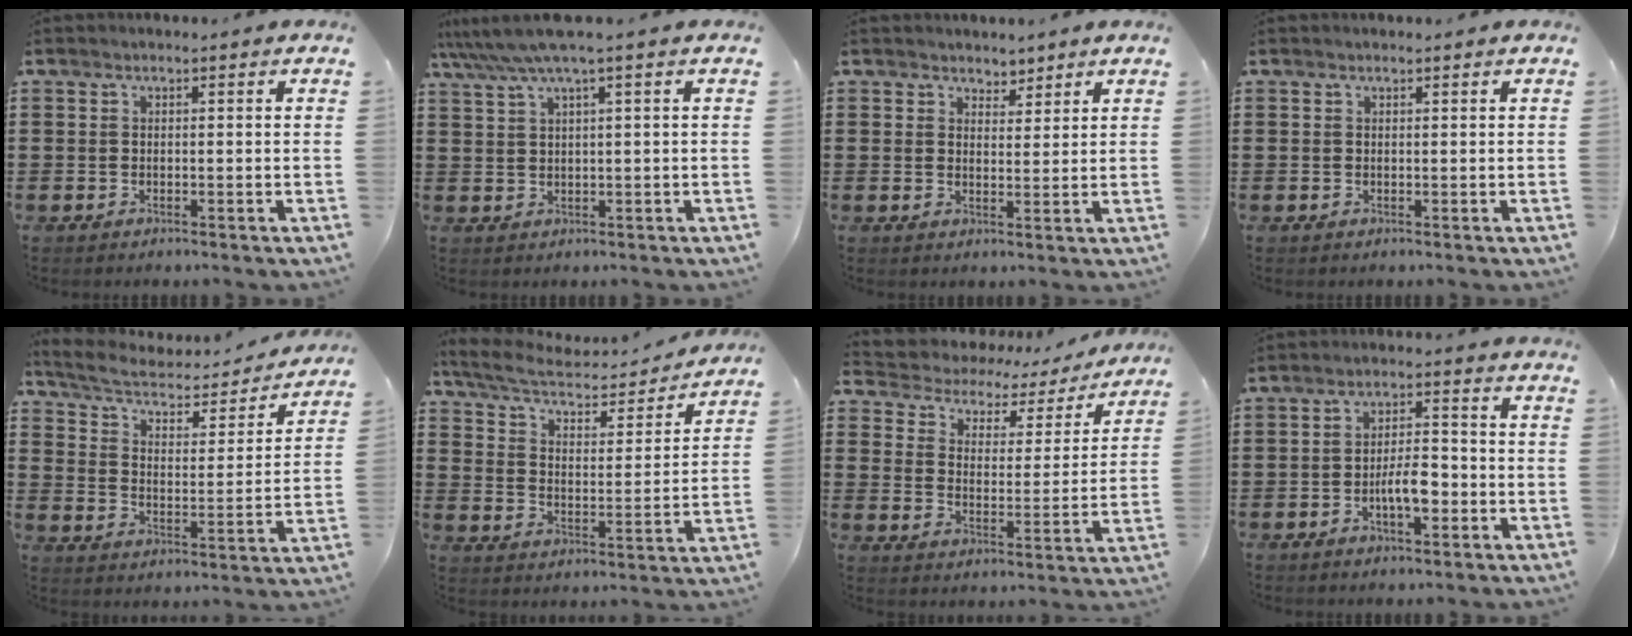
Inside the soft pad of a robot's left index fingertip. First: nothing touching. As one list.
[{"total": 4.0, "force": [2.2, -0.4, 3.3], "torque": [-0.070, -0.007, 0.036]}, {"total": 2.6, "force": [2.3, 1.2, -0.3], "torque": [-0.005, 0.001, 0.043]}, {"total": 0.0}, {"total": 5.3, "force": [4.5, 1.6, 2.3], "torque": [-0.069, -0.027, 0.072]}, {"total": 6.2, "force": [5.3, 1.6, 2.6], "torque": [-0.077, -0.030, 0.088]}, {"total": 2.9, "force": [2.6, 1.2, 0.2], "torque": [-0.028, -0.023, 0.033]}, {"total": 5.4, "force": [-1.8, 2.0, 4.7], "torque": [-0.087, 0.009, -0.035]}]